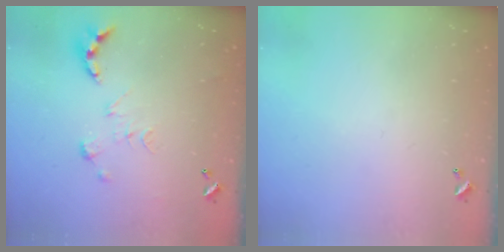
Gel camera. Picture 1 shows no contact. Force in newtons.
{"total": 0.0}